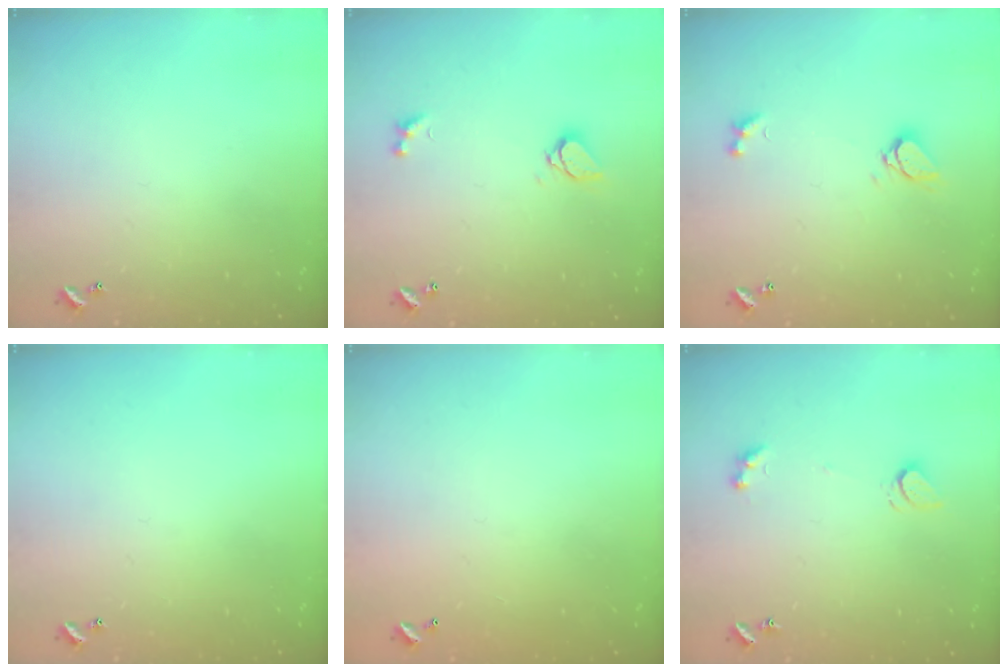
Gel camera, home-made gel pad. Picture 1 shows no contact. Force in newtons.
{"total": 1.6, "press": 1.5, "slide": 0.5}
{"total": 2.1, "press": 2.0, "slide": 0.5}
{"total": 0.0}
{"total": 2.8, "press": 2.8, "slide": 0.1}
{"total": 1.4, "press": 1.2, "slide": 0.6}